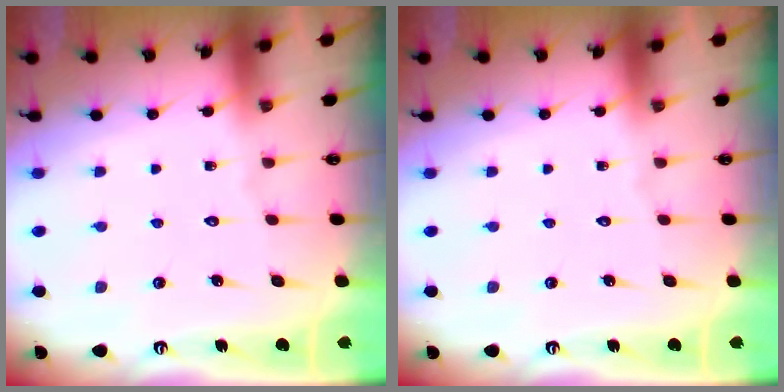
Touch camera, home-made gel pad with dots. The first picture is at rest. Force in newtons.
{"total": 0.0}